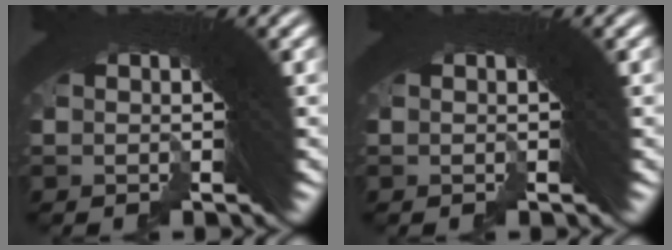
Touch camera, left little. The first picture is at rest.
{"total": 0.0}